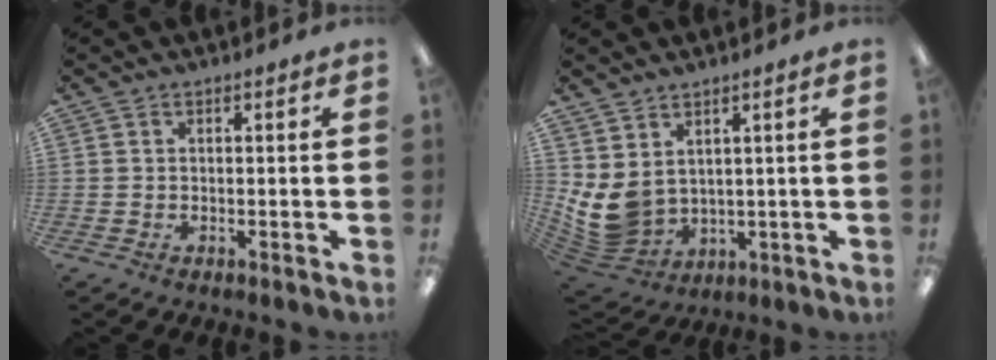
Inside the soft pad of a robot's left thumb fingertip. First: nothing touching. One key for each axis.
{"total": 7.7, "fx": 2.4, "fy": 5.6, "fz": 4.6, "tx": -0.130, "ty": -0.021, "tz": 0.049}